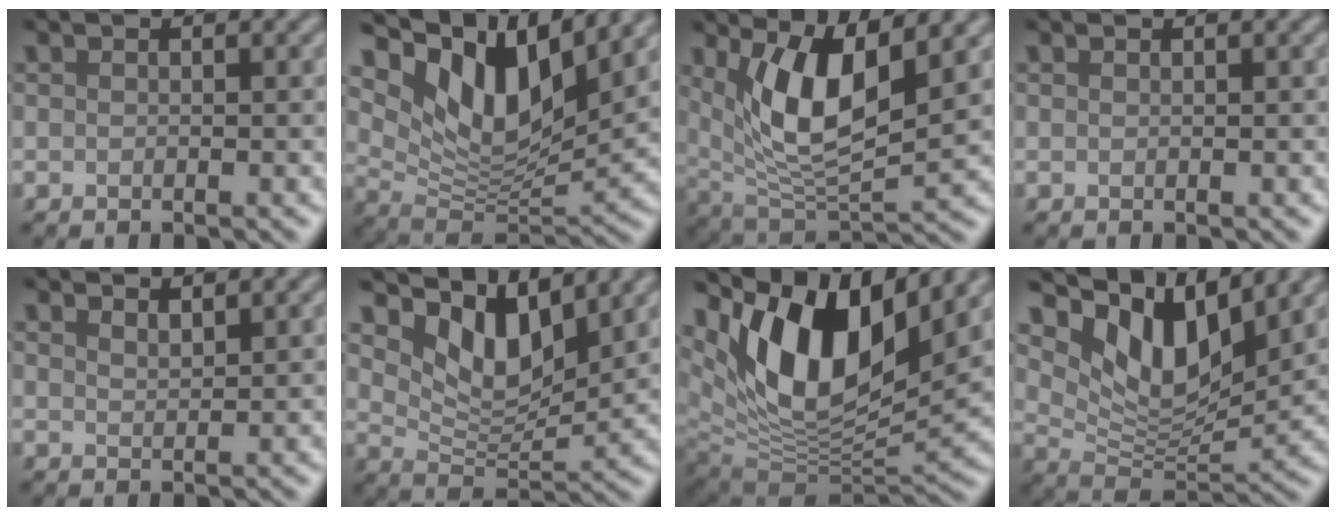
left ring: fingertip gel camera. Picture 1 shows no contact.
{"total": 10.0, "force": [5.8, 4.2, 7.1], "torque": [-0.122, -0.007, 0.109]}
{"total": 8.0, "force": [2.8, 3.0, 6.9], "torque": [-0.135, -0.019, 0.054]}
{"total": 0.0}
{"total": 1.4, "force": [1.4, 0.2, 0.4], "torque": [-0.003, 0.001, 0.023]}
{"total": 6.6, "force": [4.2, 2.9, 4.2], "torque": [-0.082, -0.009, 0.070]}
{"total": 13.7, "force": [6.6, 6.2, 10.3], "torque": [-0.185, 0.000, 0.126]}
{"total": 8.9, "force": [5.2, 3.8, 6.1], "torque": [-0.111, -0.007, 0.096]}